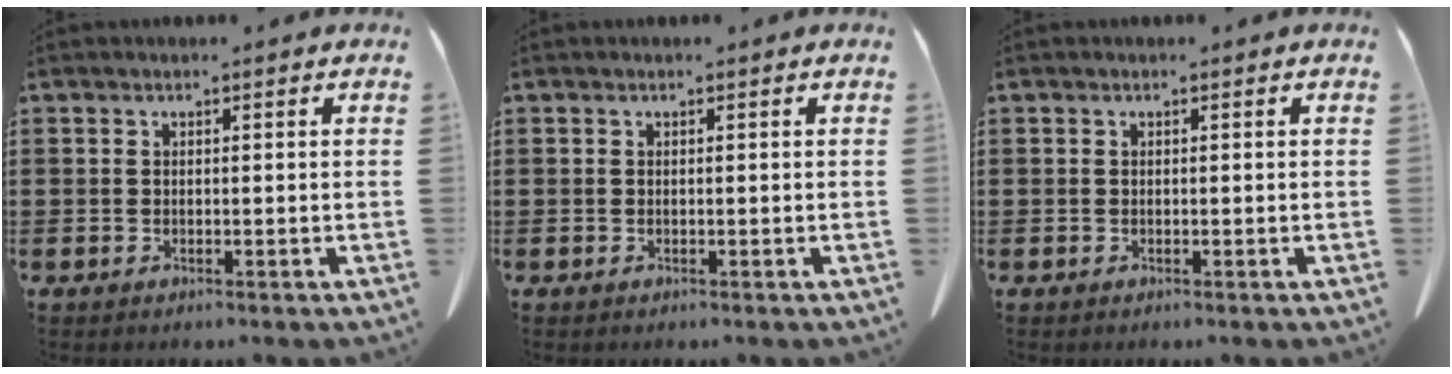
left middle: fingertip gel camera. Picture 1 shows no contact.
{"total": 0.0}
{"total": 0.0}